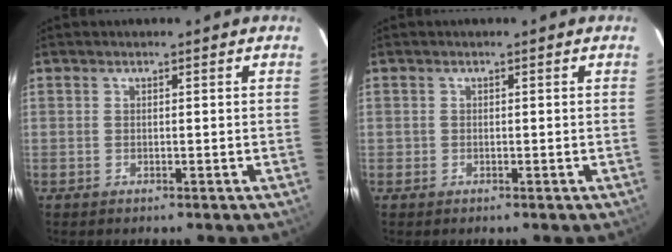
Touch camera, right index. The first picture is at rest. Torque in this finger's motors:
{"motor_torque": [-0.09, 0.01, 0.02, 0.01]}